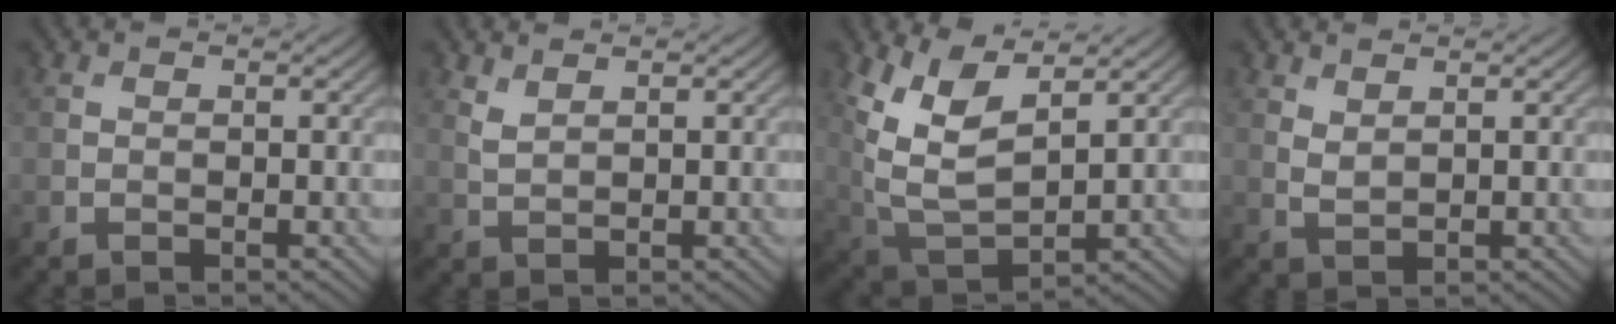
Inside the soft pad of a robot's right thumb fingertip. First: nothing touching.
{"total": 1.6, "force": [1.3, 0.4, 0.8], "torque": [-0.027, -0.001, 0.033]}
{"total": 9.2, "force": [4.4, 4.1, 6.9], "torque": [-0.171, -0.005, 0.089]}
{"total": 1.7, "force": [1.4, 0.5, 0.9], "torque": [-0.026, -0.003, 0.034]}